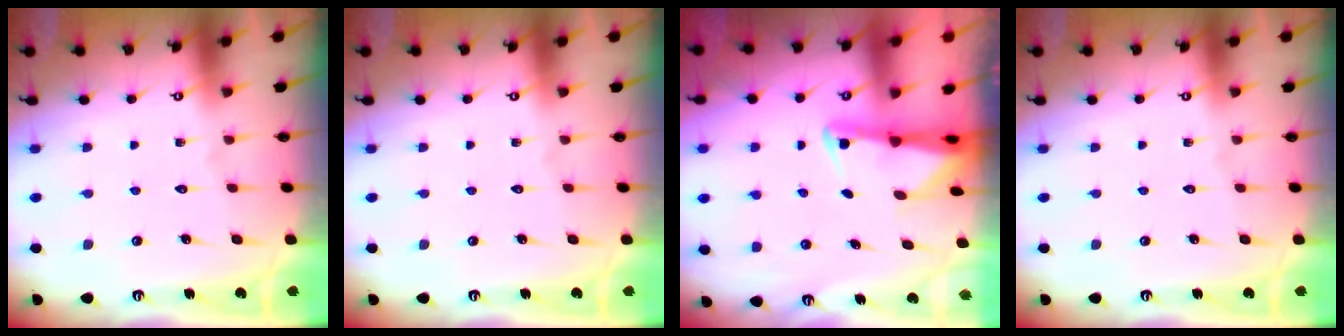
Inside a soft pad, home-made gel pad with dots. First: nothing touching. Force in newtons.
{"total": 0.0}
{"total": 2.4, "press": 2.3, "slide": 0.5}
{"total": 0.0}